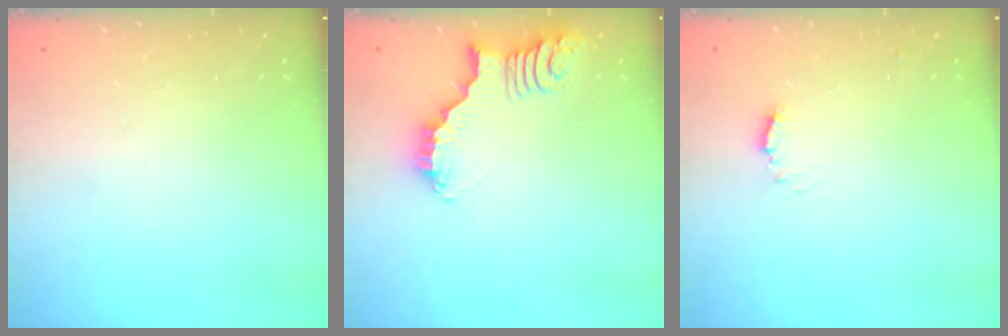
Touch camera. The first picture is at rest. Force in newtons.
{"total": 2.4, "press": 2.4, "slide": 0.4}
{"total": 4.7, "press": 4.7, "slide": 0.6}